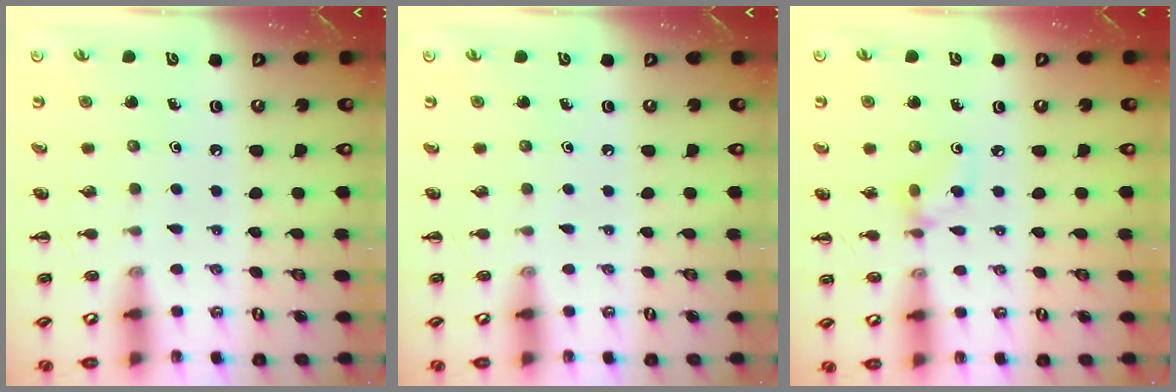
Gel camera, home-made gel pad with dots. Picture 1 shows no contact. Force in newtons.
{"total": 0.0}
{"total": 3.7, "press": 3.5, "slide": 1.1}